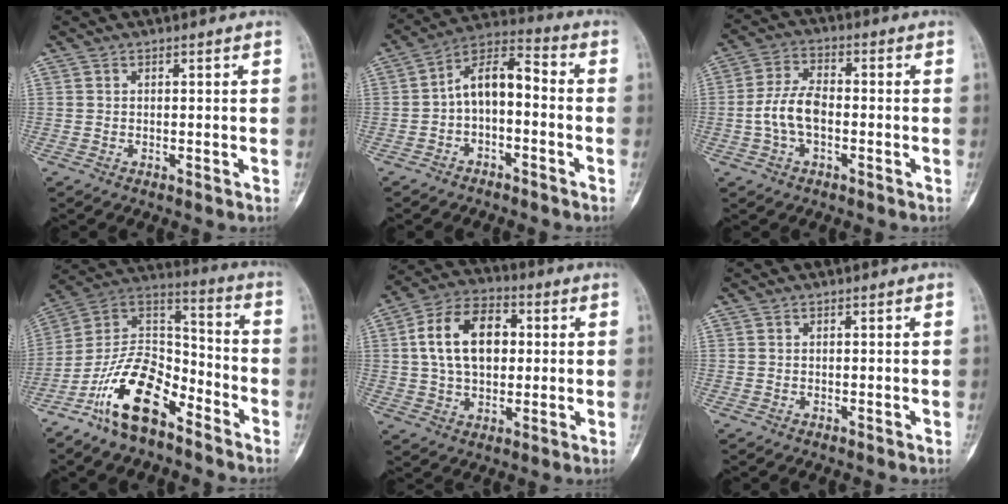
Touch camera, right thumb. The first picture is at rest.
{"total": 9.5, "force": [-1.8, 5.2, 7.8], "torque": [-0.121, 0.054, -0.043]}
{"total": 7.8, "force": [-1.5, 4.3, 6.3], "torque": [-0.131, 0.024, -0.034]}
{"total": 16.5, "force": [-10.1, 7.8, 10.5], "torque": [-0.180, 0.084, -0.195]}
{"total": 14.3, "force": [2.2, 9.3, 10.7], "torque": [-0.162, 0.017, 0.032]}
{"total": 0.0}